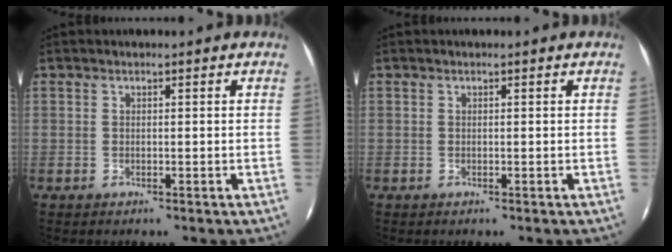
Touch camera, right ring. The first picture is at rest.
{"total": 0.0}